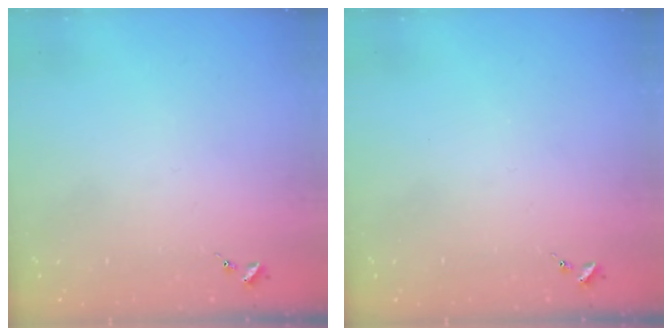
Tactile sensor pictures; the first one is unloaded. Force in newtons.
{"total": 0.0}